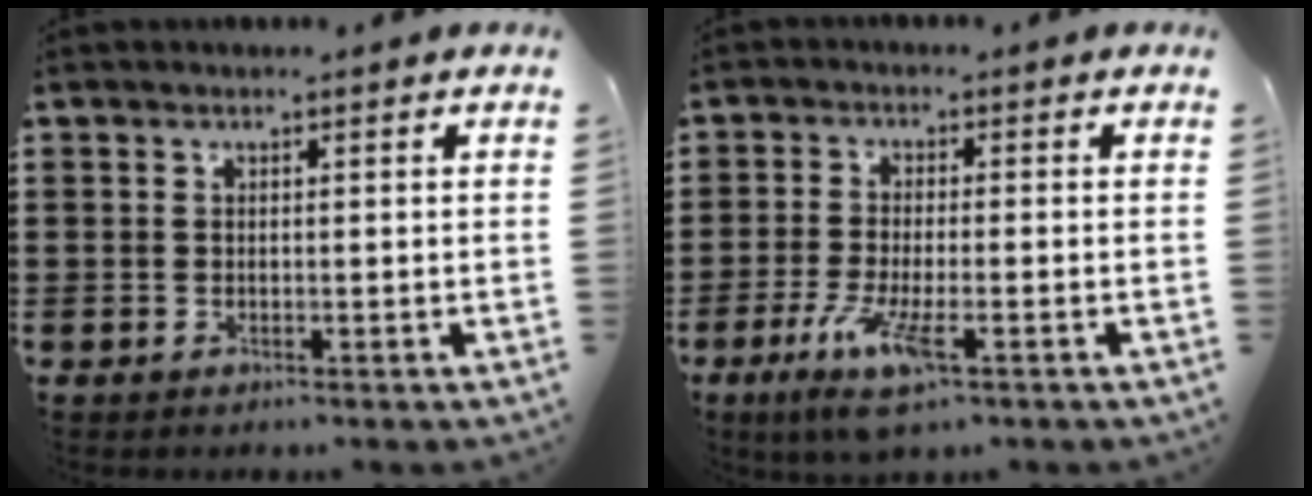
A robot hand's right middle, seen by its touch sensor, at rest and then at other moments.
{"total": 6.7, "force": [-3.2, 1.6, 5.6], "torque": [-0.114, -0.014, -0.056]}